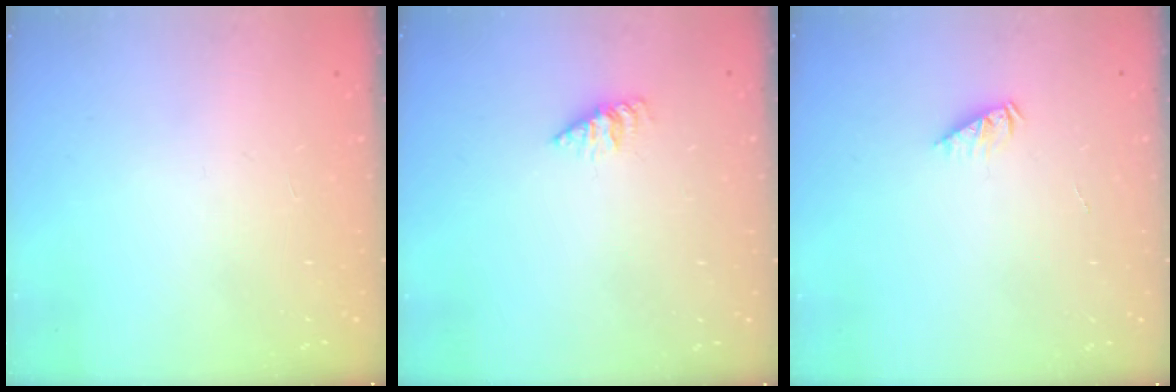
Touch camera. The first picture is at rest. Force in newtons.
{"total": 1.6, "press": 1.6, "slide": 0.1}
{"total": 2.1, "press": 2.1, "slide": 0.3}